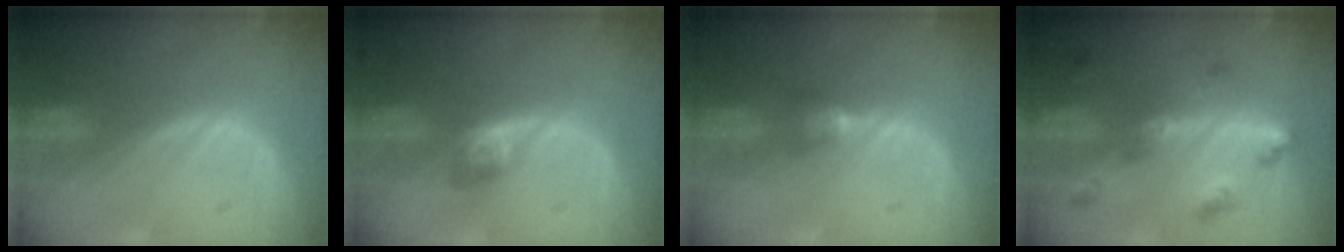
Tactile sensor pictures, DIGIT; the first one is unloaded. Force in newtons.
{"total": 2.8, "press": 2.6, "slide": 1.0}
{"total": 2.8, "press": 2.6, "slide": 1.0}
{"total": 6.6, "press": 5.8, "slide": 3.1}